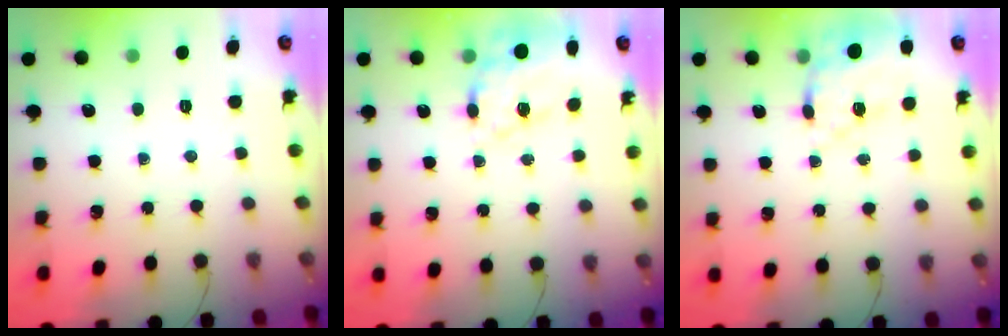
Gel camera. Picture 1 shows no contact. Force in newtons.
{"total": 16.4, "press": 15.9, "slide": 3.9}
{"total": 11.4, "press": 10.8, "slide": 3.9}